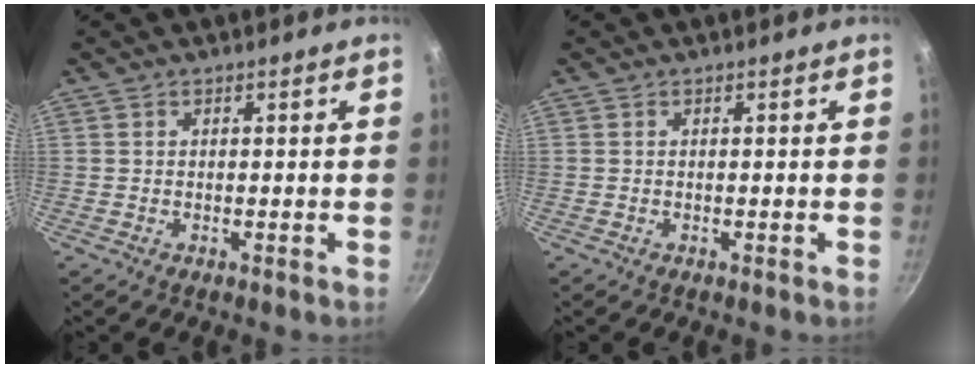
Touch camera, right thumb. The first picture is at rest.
{"total": 0.0}